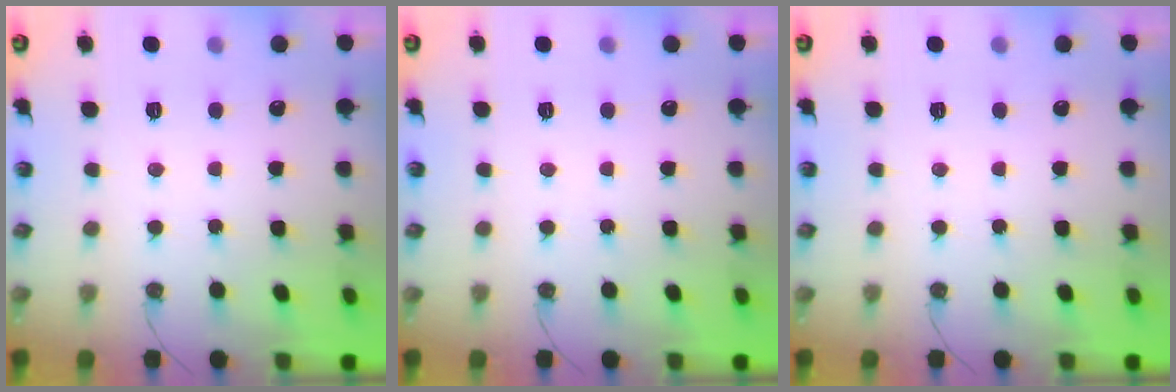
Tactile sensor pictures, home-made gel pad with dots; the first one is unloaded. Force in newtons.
{"total": 0.0}
{"total": 0.0}